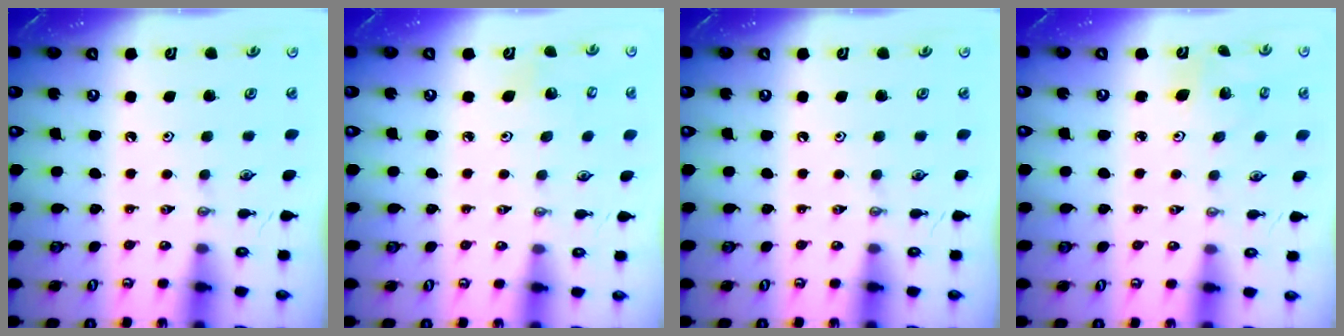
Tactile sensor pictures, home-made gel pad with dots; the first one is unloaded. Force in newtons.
{"total": 3.4, "press": 3.2, "slide": 1.1}
{"total": 0.0}
{"total": 2.7, "press": 2.7, "slide": 0.1}